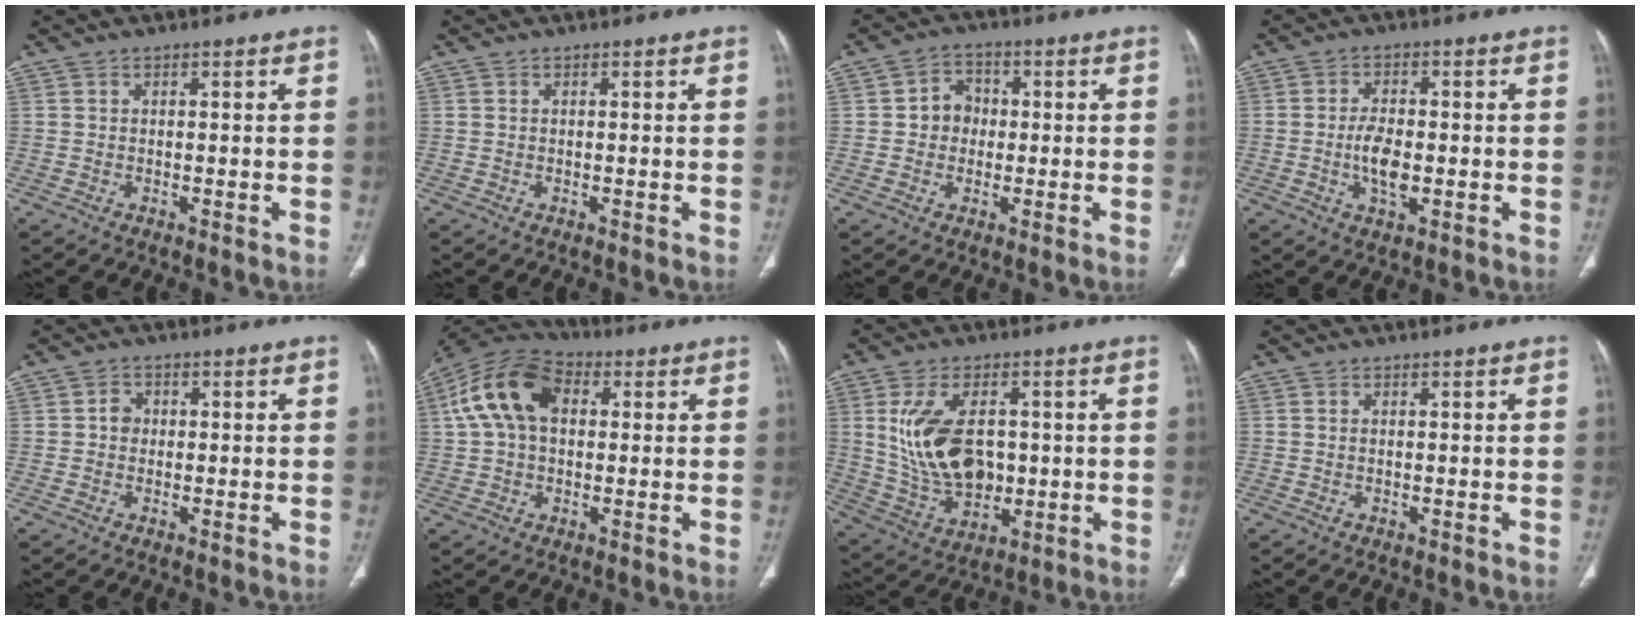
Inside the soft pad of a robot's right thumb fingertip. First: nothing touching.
{"total": 0.0}
{"total": 5.2, "force": [0.0, 4.6, 2.4], "torque": [-0.012, 0.013, -0.007]}
{"total": 5.8, "force": [-1.0, 2.9, 4.9], "torque": [-0.089, 0.001, -0.019]}
{"total": 2.3, "force": [0.1, 2.0, 1.0], "torque": [-0.004, 0.007, -0.003]}
{"total": 13.9, "force": [2.9, 9.1, 10.1], "torque": [-0.189, 0.030, 0.044]}
{"total": 15.0, "force": [1.6, 9.4, 11.5], "torque": [-0.196, -0.006, 0.047]}
{"total": 0.0}